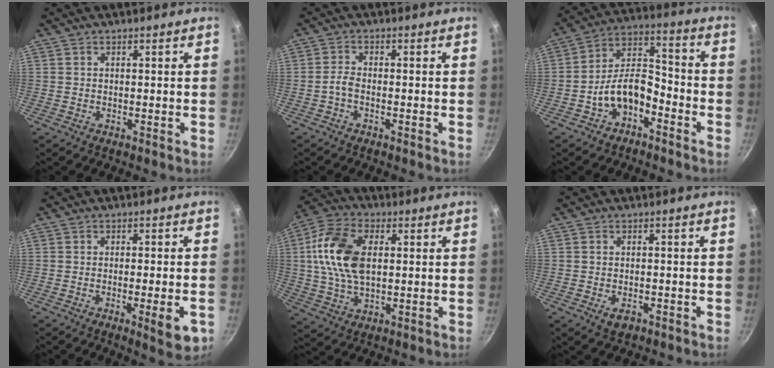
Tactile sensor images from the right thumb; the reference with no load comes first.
{"total": 2.0, "force": [-1.1, 0.8, 1.5], "torque": [-0.038, 0.013, -0.029]}
{"total": 10.4, "force": [-5.1, 6.2, 6.7], "torque": [-0.091, 0.067, -0.095]}
{"total": 6.5, "force": [-2.3, 1.3, 6.0], "torque": [-0.075, 0.001, -0.030]}
{"total": 14.5, "force": [2.0, 8.8, 11.3], "torque": [-0.202, 0.011, 0.028]}
{"total": 2.4, "force": [-1.1, 1.5, 1.6], "torque": [-0.026, 0.003, -0.015]}